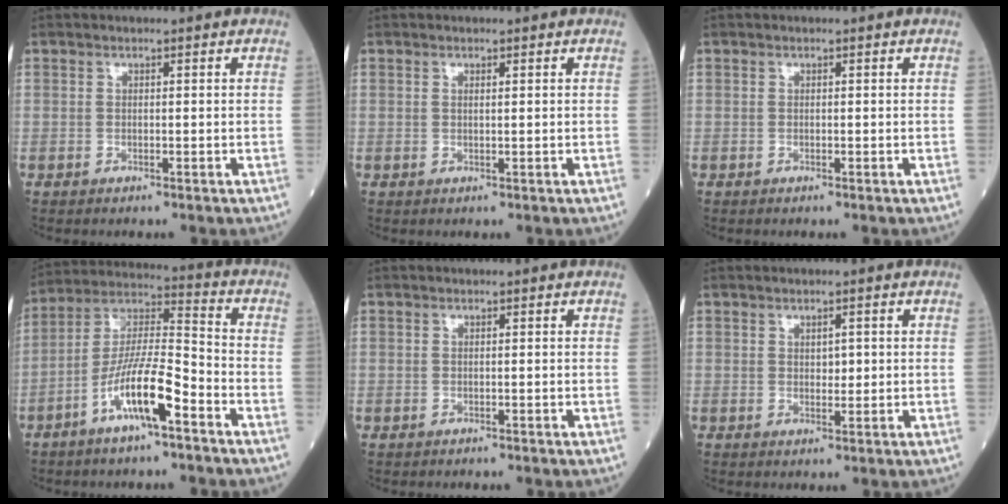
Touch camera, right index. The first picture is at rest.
{"total": 0.5, "force": [0.3, 0.0, 0.4], "torque": [-0.011, -0.001, 0.004]}
{"total": 0.0}
{"total": 11.7, "force": [-5.8, 1.8, 10.1], "torque": [-0.195, 0.006, -0.107]}
{"total": 0.0}
{"total": 1.8, "force": [0.4, 0.9, 1.5], "torque": [-0.020, -0.002, 0.008]}